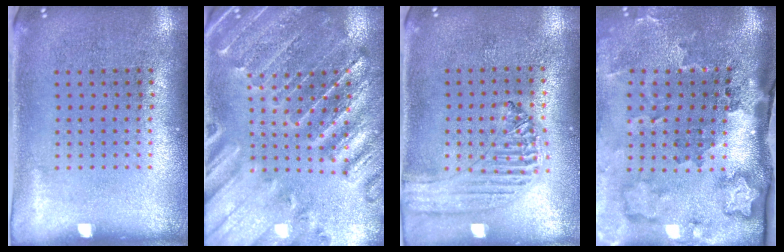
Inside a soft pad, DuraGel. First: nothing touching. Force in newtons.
{"total": 1.8, "press": 1.8, "slide": 0.3}
{"total": 0.9, "press": 0.9, "slide": 0.1}
{"total": 3.5, "press": 2.3, "slide": 2.7}